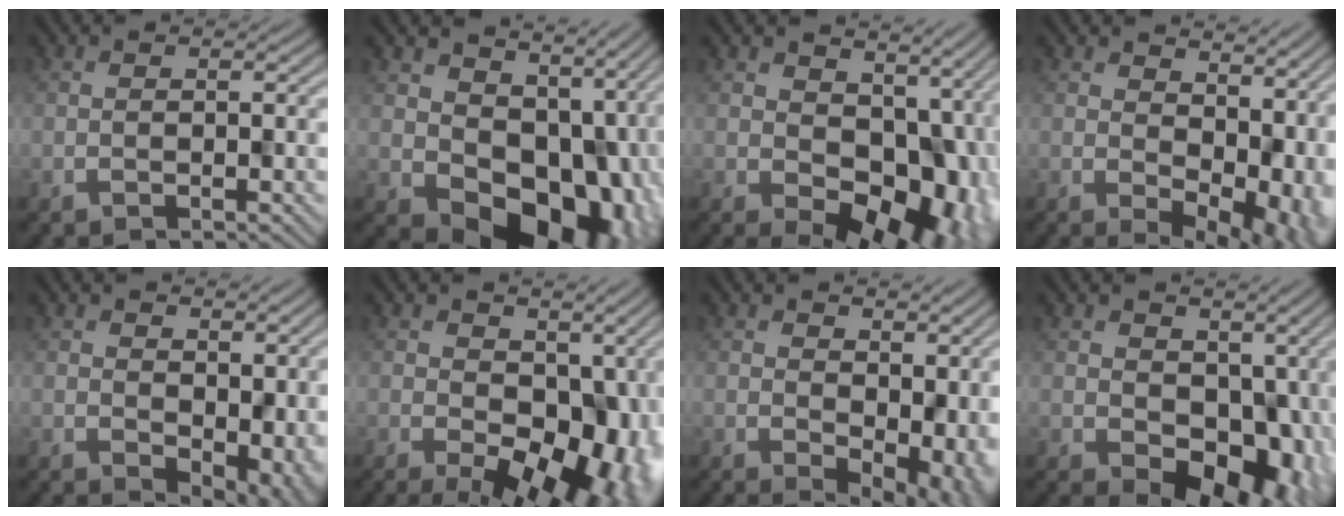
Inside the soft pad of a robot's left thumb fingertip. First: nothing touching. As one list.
[{"total": 14.2, "force": [1.7, 10.6, 9.3], "torque": [-0.132, -0.057, 0.051]}, {"total": 13.3, "force": [-0.2, 9.0, 9.7], "torque": [-0.130, -0.040, 0.017]}, {"total": 12.8, "force": [1.0, 8.4, 9.7], "torque": [-0.110, -0.042, 0.058]}, {"total": 6.0, "force": [-0.5, 4.0, 4.5], "torque": [-0.057, -0.030, 0.009]}, {"total": 14.3, "force": [-2.2, 8.6, 11.3], "torque": [-0.147, -0.028, -0.013]}, {"total": 9.7, "force": [-0.7, 5.9, 7.6], "torque": [-0.090, -0.035, 0.020]}, {"total": 10.9, "force": [-0.5, 7.6, 7.7], "torque": [-0.110, -0.035, 0.005]}]